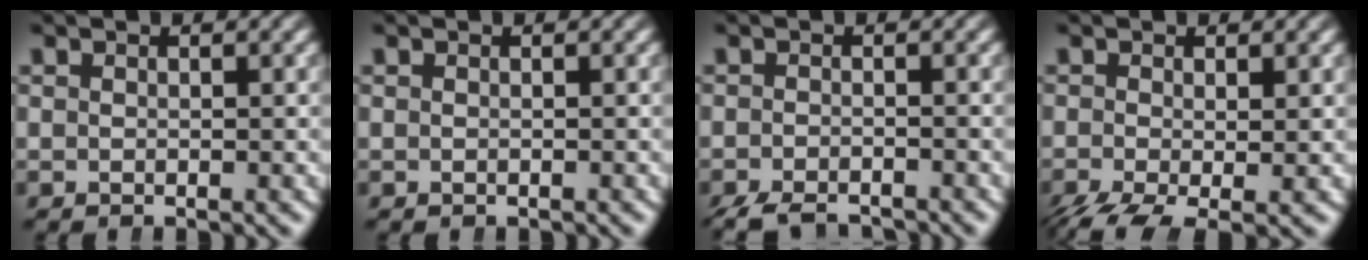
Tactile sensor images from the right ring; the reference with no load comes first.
{"total": 0.0}
{"total": 3.2, "force": [-3.1, 0.6, 0.5], "torque": [-0.015, -0.017, -0.050]}
{"total": 4.2, "force": [-2.8, 2.0, 2.5], "torque": [-0.050, -0.027, -0.034]}